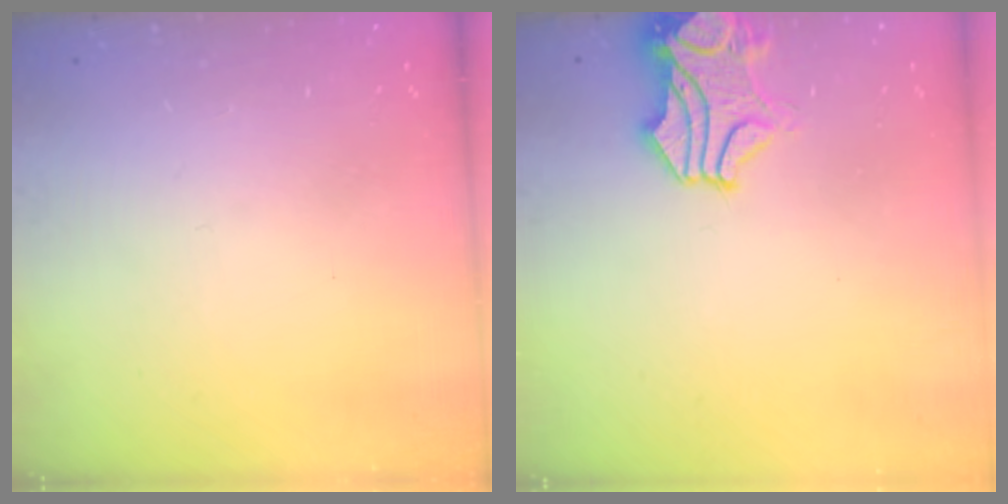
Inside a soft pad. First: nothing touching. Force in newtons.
{"total": 1.7, "press": 1.1, "slide": 1.2}